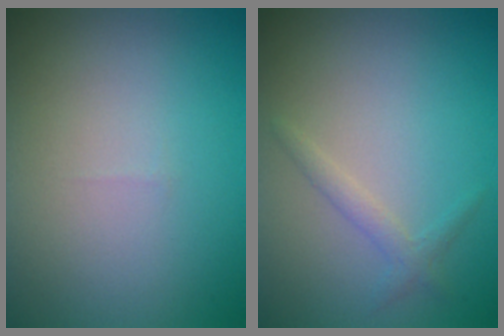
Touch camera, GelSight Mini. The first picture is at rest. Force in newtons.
{"total": 1.3, "press": 1.3, "slide": 0.0}